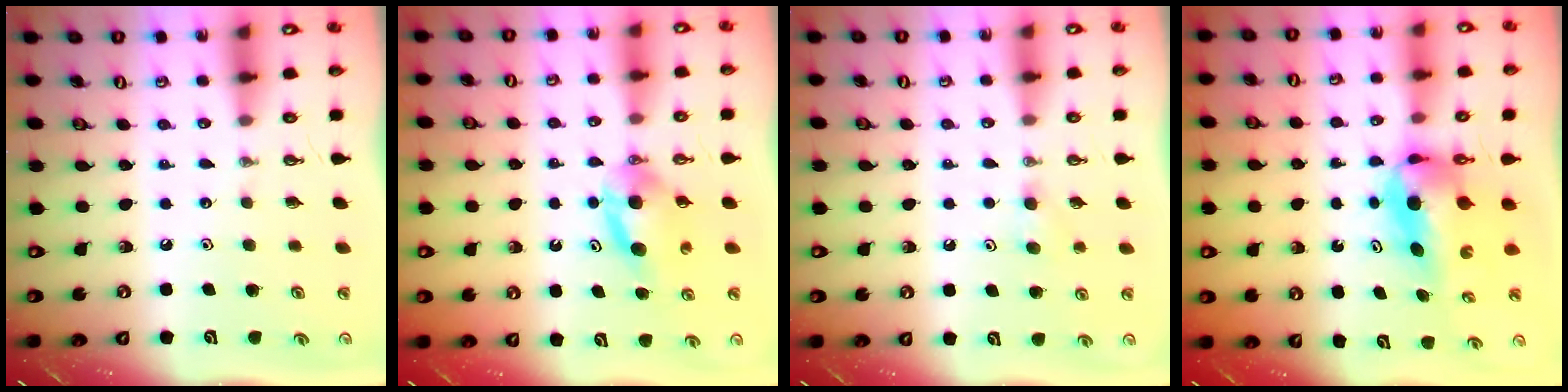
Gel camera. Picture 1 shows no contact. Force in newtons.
{"total": 6.8, "press": 6.8, "slide": 0.1}
{"total": 3.3, "press": 3.2, "slide": 0.9}
{"total": 6.8, "press": 6.5, "slide": 2.3}